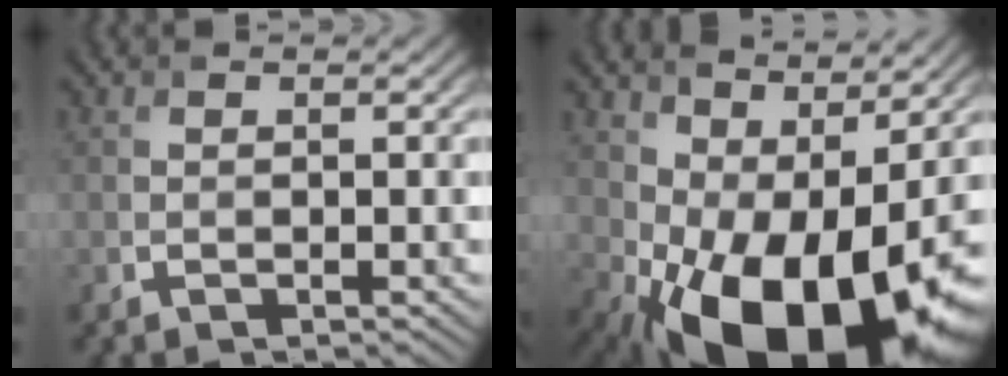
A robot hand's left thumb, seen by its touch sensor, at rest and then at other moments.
{"total": 16.3, "force": [-2.4, 8.4, 13.7], "torque": [-0.205, -0.008, -0.028]}